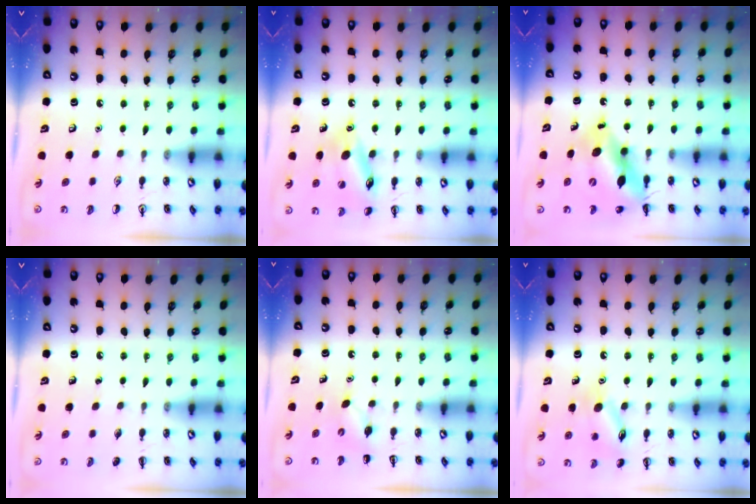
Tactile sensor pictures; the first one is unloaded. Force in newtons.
{"total": 13.8, "press": 13.8, "slide": 1.5}
{"total": 12.6, "press": 12.2, "slide": 3.1}
{"total": 0.0}
{"total": 2.3, "press": 2.2, "slide": 0.7}
{"total": 11.1, "press": 11.0, "slide": 0.7}